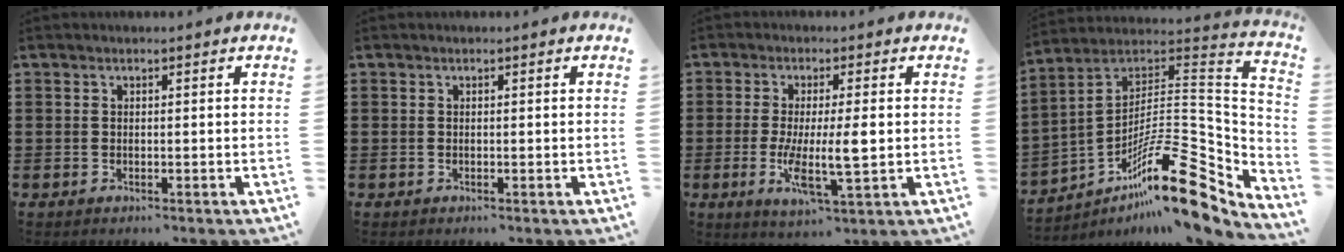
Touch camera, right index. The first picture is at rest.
{"total": 0.0}
{"total": 7.6, "force": [-0.9, 1.5, 7.4], "torque": [-0.141, -0.019, -0.020]}
{"total": 17.7, "force": [-10.3, 4.8, 13.6], "torque": [-0.220, 0.014, -0.181]}